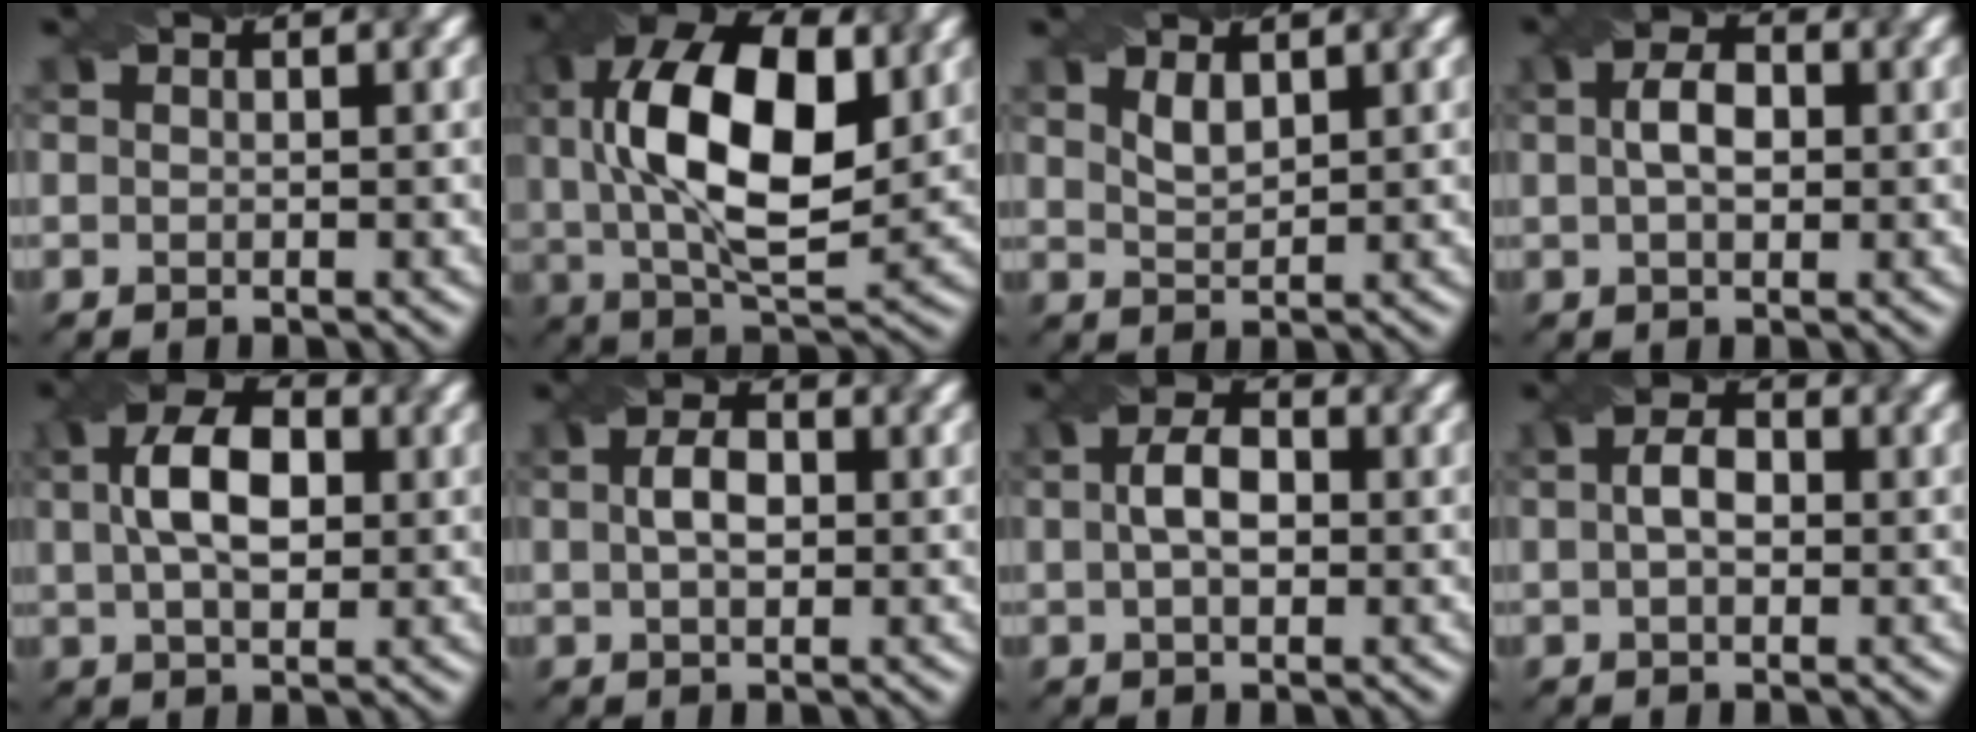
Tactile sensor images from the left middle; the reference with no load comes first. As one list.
[{"total": 13.8, "force": [2.4, 6.7, 11.8], "torque": [-0.214, 0.009, 0.041]}, {"total": 1.6, "force": [1.1, 0.6, 1.0], "torque": [-0.023, -0.002, 0.025]}, {"total": 3.2, "force": [0.3, 1.9, 2.5], "torque": [-0.049, 0.006, 0.001]}, {"total": 6.2, "force": [1.1, 3.6, 5.0], "torque": [-0.092, 0.013, 0.014]}, {"total": 2.7, "force": [0.2, 1.6, 2.2], "torque": [-0.045, 0.005, 0.002]}, {"total": 3.5, "force": [0.2, 2.0, 2.8], "torque": [-0.053, 0.006, -0.001]}, {"total": 2.8, "force": [0.1, 1.7, 2.2], "torque": [-0.043, 0.008, -0.001]}]